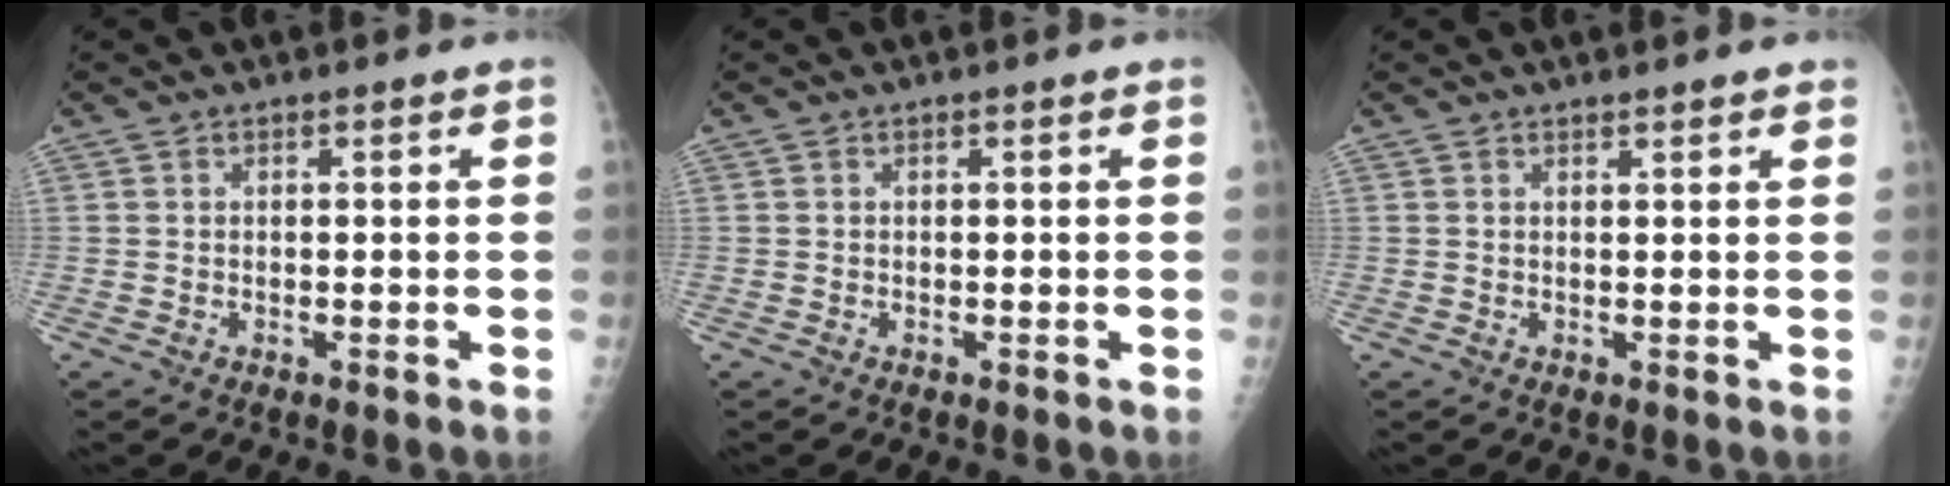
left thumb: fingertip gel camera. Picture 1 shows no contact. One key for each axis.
{"total": 0.0}
{"total": 1.3, "fx": 1.1, "fy": 0.2, "fz": 0.6, "tx": -0.004, "ty": -0.003, "tz": 0.014}